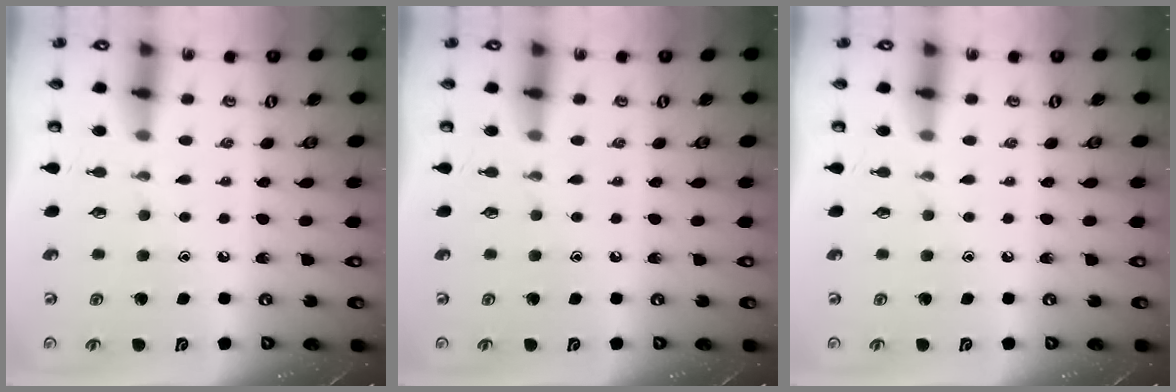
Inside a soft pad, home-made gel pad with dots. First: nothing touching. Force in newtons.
{"total": 0.0}
{"total": 0.0}